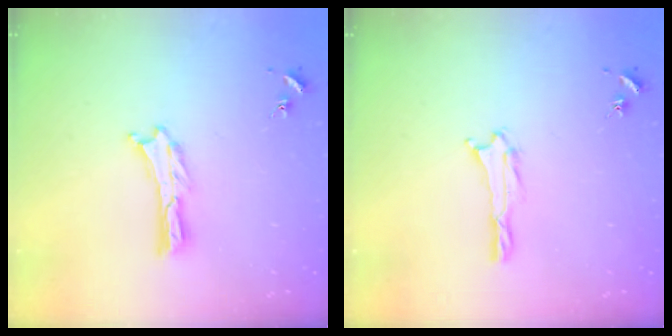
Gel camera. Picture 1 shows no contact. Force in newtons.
{"total": 1.0, "press": 1.0, "slide": 0.1}